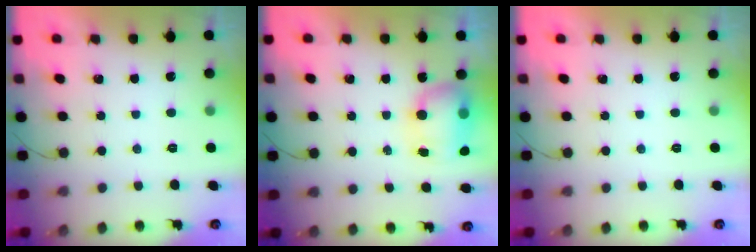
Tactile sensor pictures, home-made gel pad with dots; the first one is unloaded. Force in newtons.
{"total": 12.1, "press": 9.5, "slide": 7.5}
{"total": 0.0}